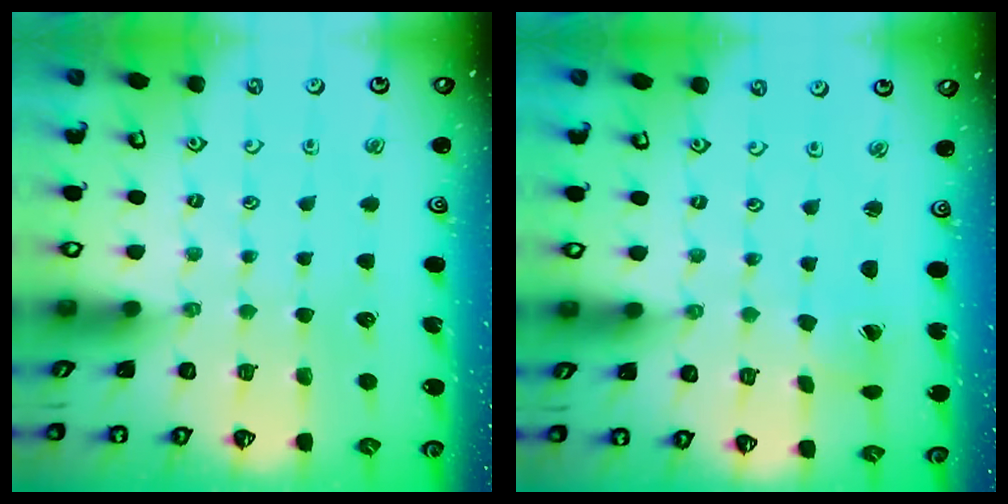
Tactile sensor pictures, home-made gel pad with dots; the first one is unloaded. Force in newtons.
{"total": 1.4, "press": 1.4, "slide": 0.1}